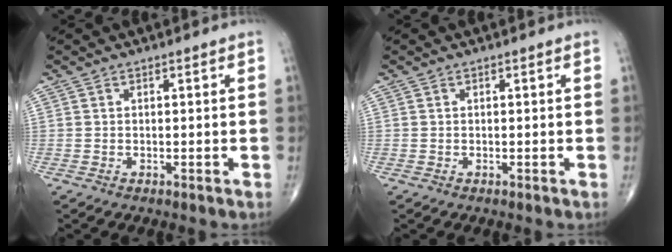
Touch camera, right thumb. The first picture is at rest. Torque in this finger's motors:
{"motor_torque": [-0.09, 0.09, -0.04, 0.01, 0.01]}